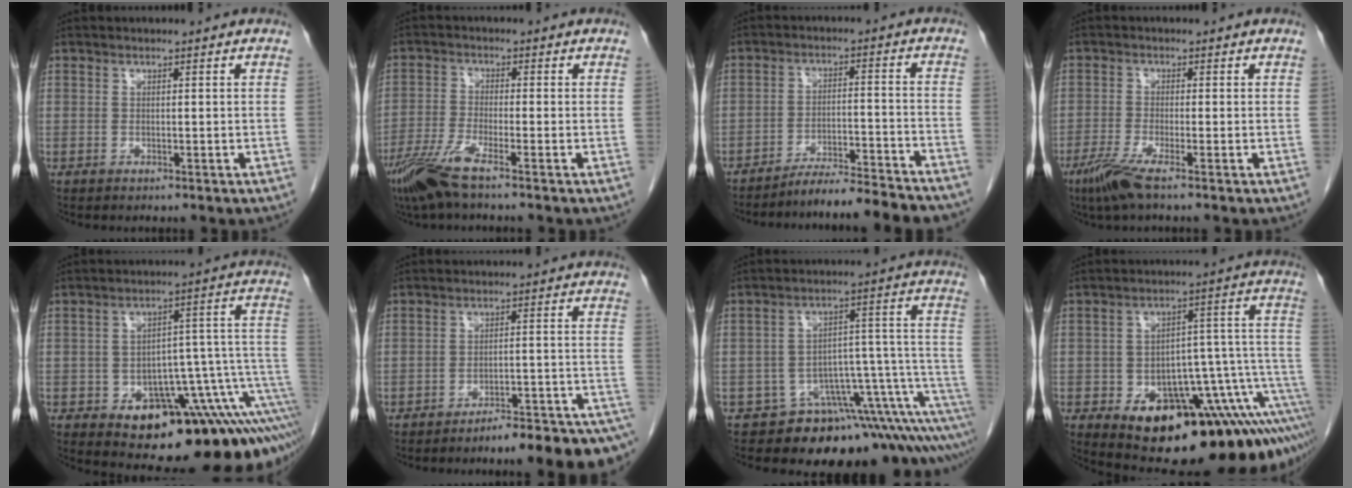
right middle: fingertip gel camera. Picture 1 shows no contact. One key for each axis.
{"total": 6.5, "fx": -4.4, "fy": 0.1, "fz": 4.7, "tx": -0.105, "ty": -0.019, "tz": -0.092}
{"total": 13.0, "fx": -12.3, "fy": -0.3, "fz": 4.4, "tx": -0.043, "ty": -0.001, "tz": -0.178}
{"total": 4.4, "fx": -2.8, "fy": -0.1, "fz": 3.3, "tx": -0.073, "ty": -0.014, "tz": -0.061}
{"total": 19.9, "fx": -10.3, "fy": 7.3, "fz": 15.4, "tx": -0.114, "ty": 0.052, "tz": -0.132}
{"total": 12.4, "fx": -11.2, "fy": 0.2, "fz": 5.3, "tx": -0.044, "ty": 0.025, "tz": -0.150}
{"total": 13.9, "fx": -11.1, "fy": 3.5, "fz": 7.5, "tx": -0.010, "ty": 0.096, "tz": -0.143}
{"total": 24.0, "fx": -12.6, "fy": 8.3, "fz": 18.7, "tx": -0.190, "ty": 0.038, "tz": -0.165}